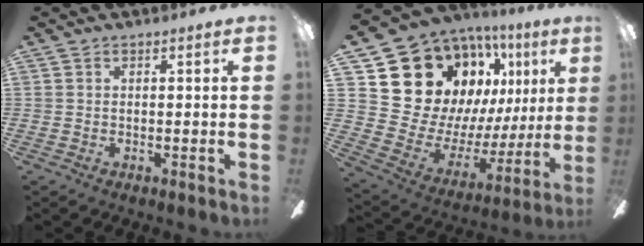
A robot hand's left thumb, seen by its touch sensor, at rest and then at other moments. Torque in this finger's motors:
{"motor_torque": [2.05, 2.97, 1.40, -1.37, 0.13]}